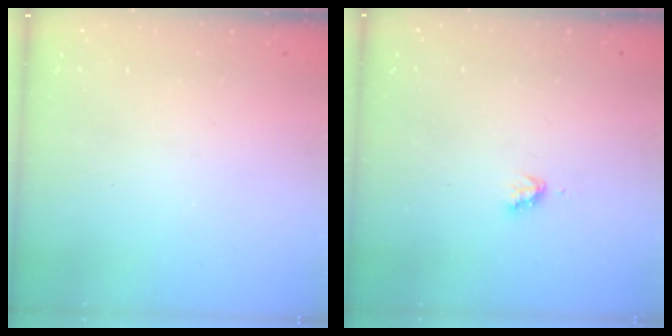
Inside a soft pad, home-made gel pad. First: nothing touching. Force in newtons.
{"total": 2.8, "press": 2.8, "slide": 0.3}